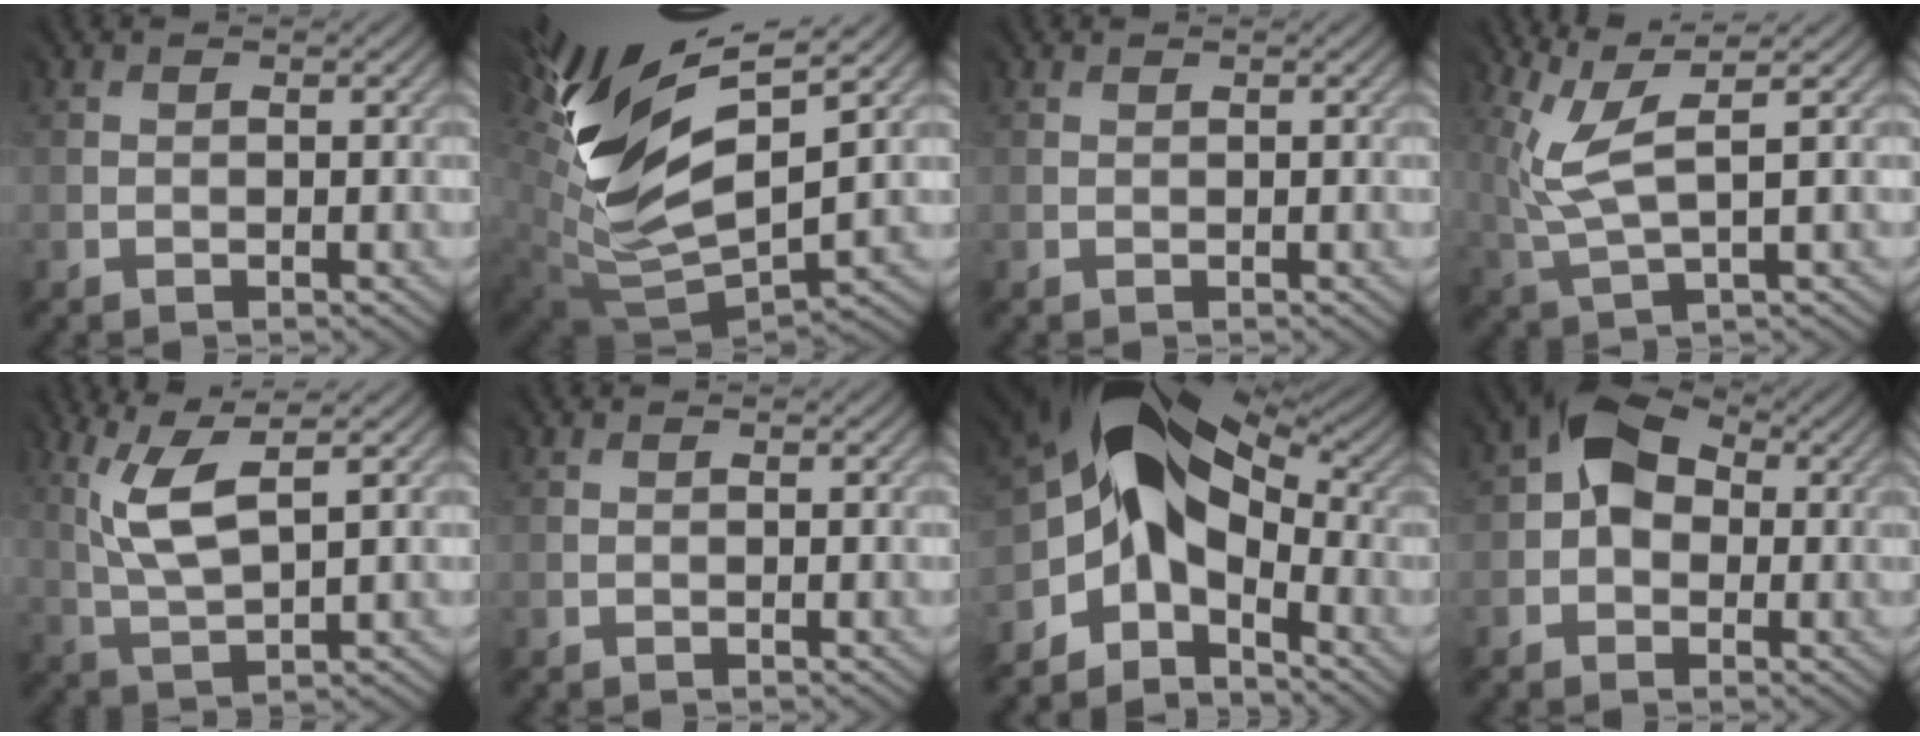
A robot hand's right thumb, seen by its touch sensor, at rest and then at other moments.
{"total": 13.8, "force": [6.5, 6.3, 10.4], "torque": [-0.247, 0.011, 0.122]}
{"total": 0.0}
{"total": 5.5, "force": [2.5, 1.0, 4.8], "torque": [-0.118, 0.011, 0.055]}
{"total": 6.9, "force": [3.3, 2.2, 5.6], "torque": [-0.135, 0.008, 0.066]}
{"total": 0.0}
{"total": 11.8, "force": [-1.1, 8.3, 8.3], "torque": [-0.132, 0.003, -0.033]}
{"total": 7.6, "force": [1.2, 5.5, 5.0], "torque": [-0.094, 0.017, 0.008]}